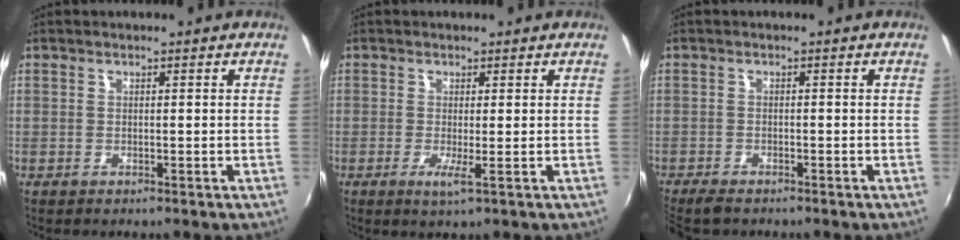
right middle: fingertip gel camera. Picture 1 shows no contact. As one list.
[{"total": 2.1, "force": [-0.4, -0.3, 2.1], "torque": [-0.045, -0.009, -0.012]}, {"total": 3.7, "force": [-3.3, 1.0, 1.5], "torque": [-0.042, -0.019, -0.063]}]